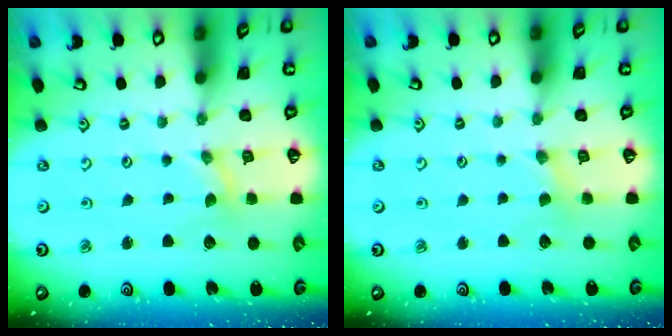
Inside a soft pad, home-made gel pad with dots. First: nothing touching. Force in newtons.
{"total": 1.5, "press": 1.5, "slide": 0.3}